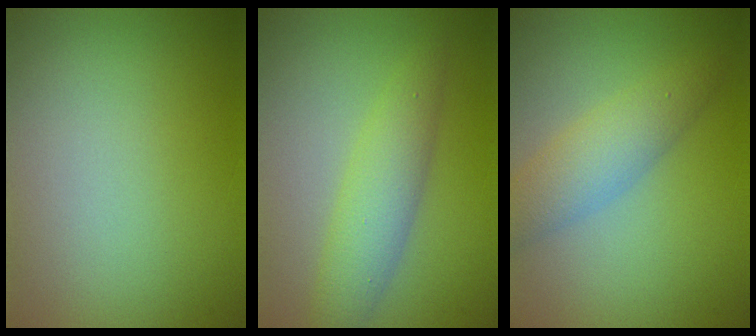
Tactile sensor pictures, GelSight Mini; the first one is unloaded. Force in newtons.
{"total": 3.6, "press": 3.6, "slide": 0.0}
{"total": 3.6, "press": 3.6, "slide": 0.1}